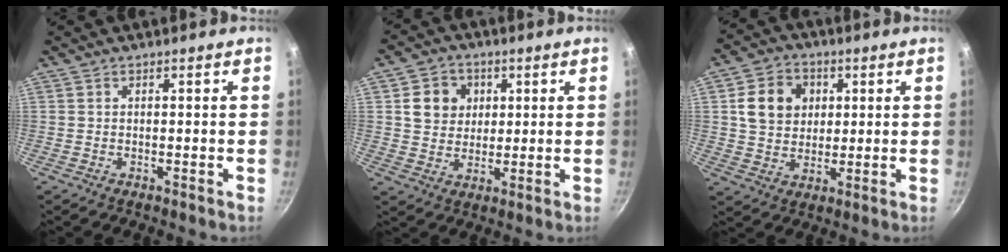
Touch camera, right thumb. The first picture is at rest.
{"total": 8.1, "force": [2.1, 7.1, 3.4], "torque": [-0.025, -0.005, 0.036]}
{"total": 10.6, "force": [2.4, 8.7, 5.5], "torque": [-0.066, -0.001, 0.041]}